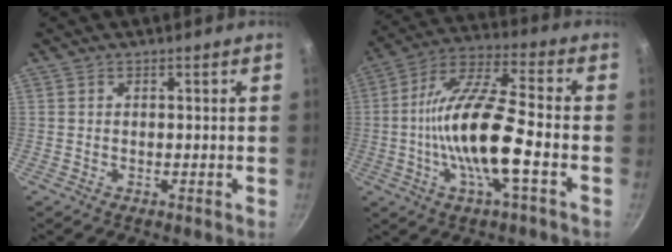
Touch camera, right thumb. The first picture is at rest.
{"total": 16.5, "force": [-3.5, 4.2, 15.6], "torque": [-0.295, 0.034, -0.077]}